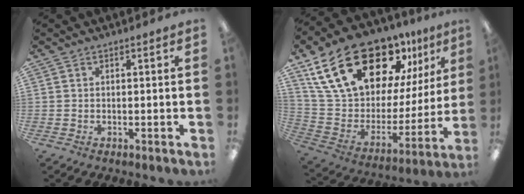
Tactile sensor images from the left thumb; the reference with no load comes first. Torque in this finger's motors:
{"motor_torque": [2.45, 2.56, 1.63, -1.14, 0.43]}